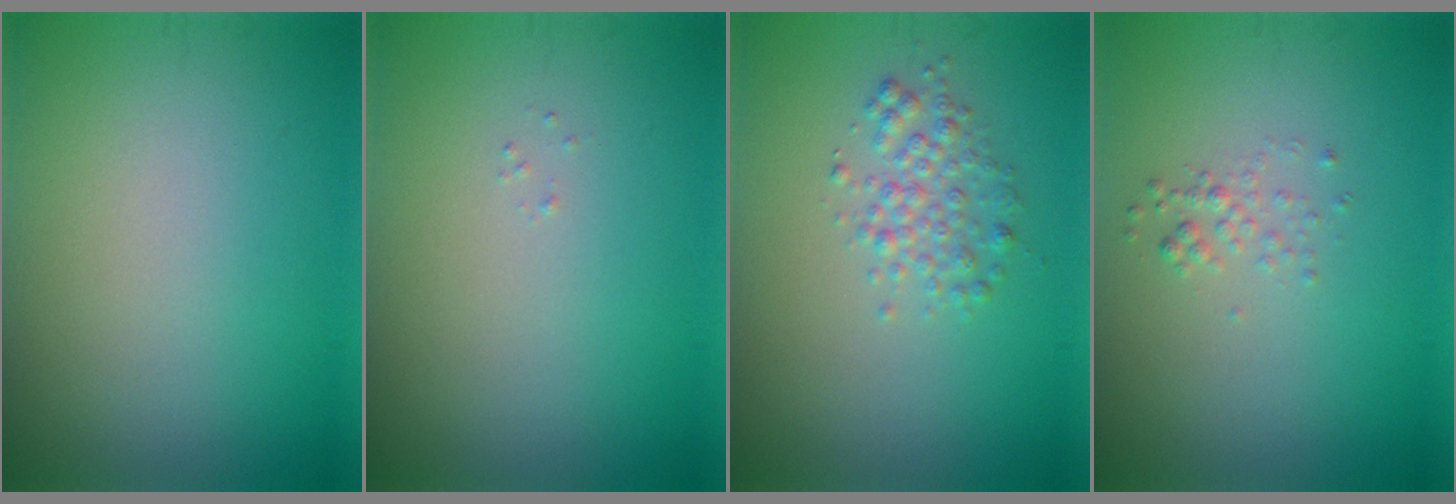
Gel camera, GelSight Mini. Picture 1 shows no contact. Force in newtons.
{"total": 0.0}
{"total": 2.2, "press": 2.2, "slide": 0.0}
{"total": 1.0, "press": 1.0, "slide": 0.1}